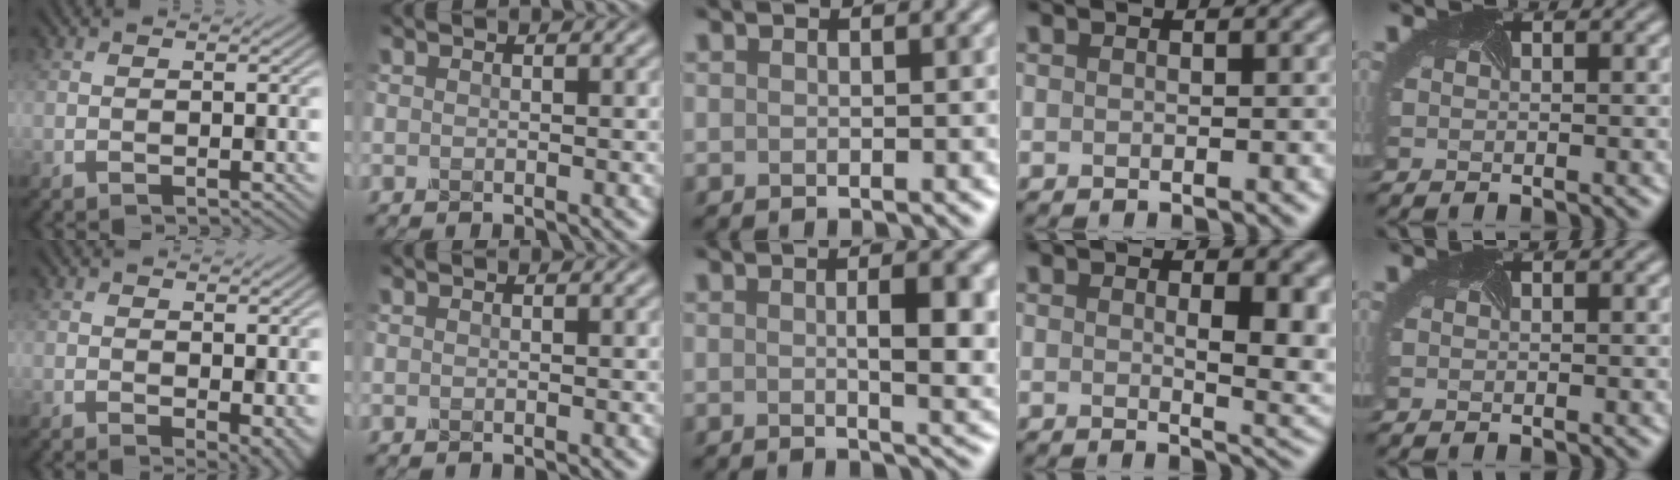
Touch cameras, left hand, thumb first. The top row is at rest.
{"thumb": {"total": 3.9, "force": [-0.4, 2.1, 3.2], "torque": [-0.040, -0.010, -0.001]}, "middle": {"total": 5.1, "force": [0.4, 1.4, 4.9], "torque": [-0.064, 0.000, 0.008]}, "ring": {"total": 5.2, "force": [1.1, 1.8, 4.8], "torque": [-0.054, -0.010, 0.023]}}